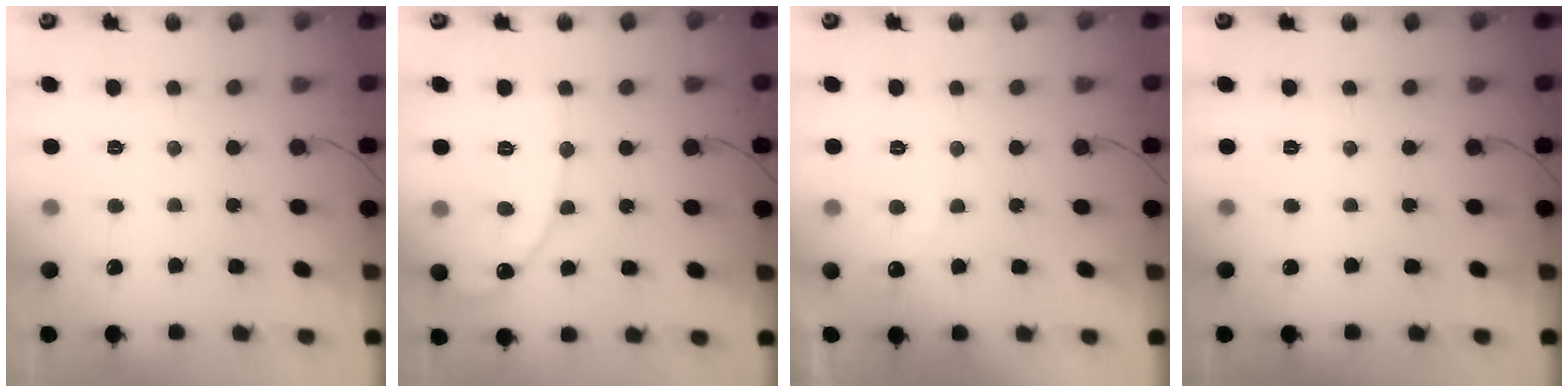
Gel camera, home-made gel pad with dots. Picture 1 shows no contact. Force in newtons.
{"total": 10.7, "press": 10.7, "slide": 0.8}
{"total": 3.8, "press": 3.8, "slide": 0.2}
{"total": 0.0}